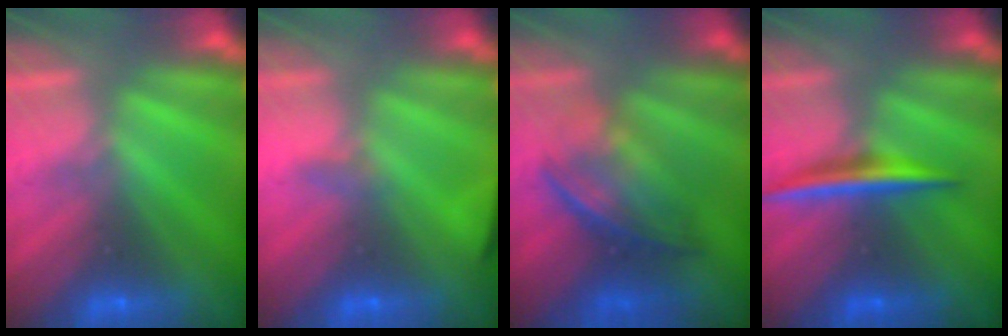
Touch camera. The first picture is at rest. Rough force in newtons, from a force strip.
{"total": 2.9}
{"total": 6.5}
{"total": 1.7}